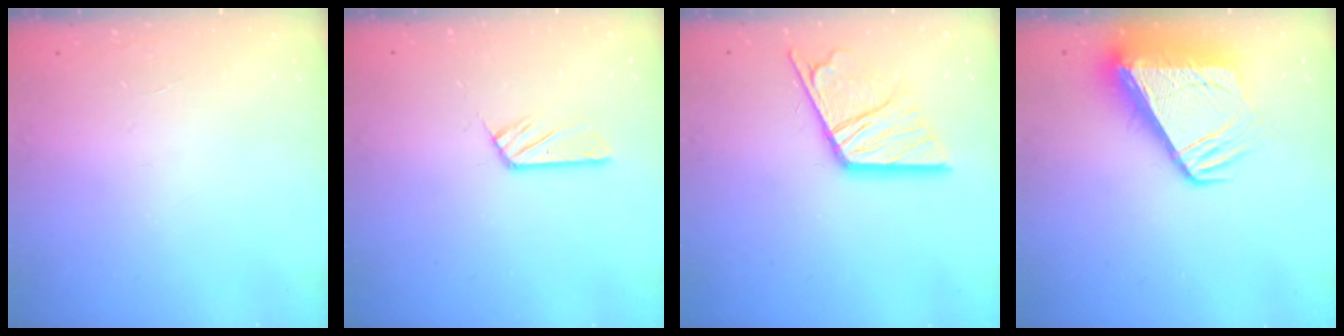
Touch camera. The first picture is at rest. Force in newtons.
{"total": 5.2, "press": 5.2, "slide": 0.1}
{"total": 16.3, "press": 16.2, "slide": 1.5}
{"total": 12.8, "press": 12.8, "slide": 1.1}